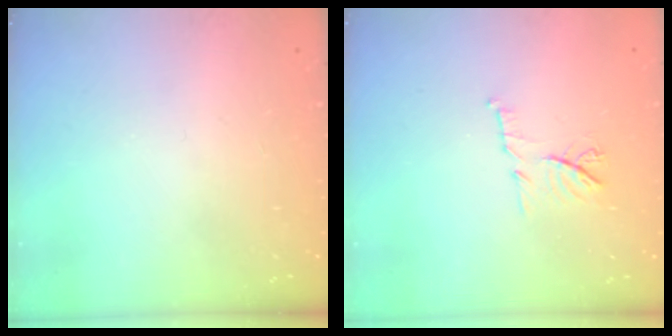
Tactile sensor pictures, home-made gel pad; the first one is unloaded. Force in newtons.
{"total": 7.5, "press": 7.5, "slide": 0.7}